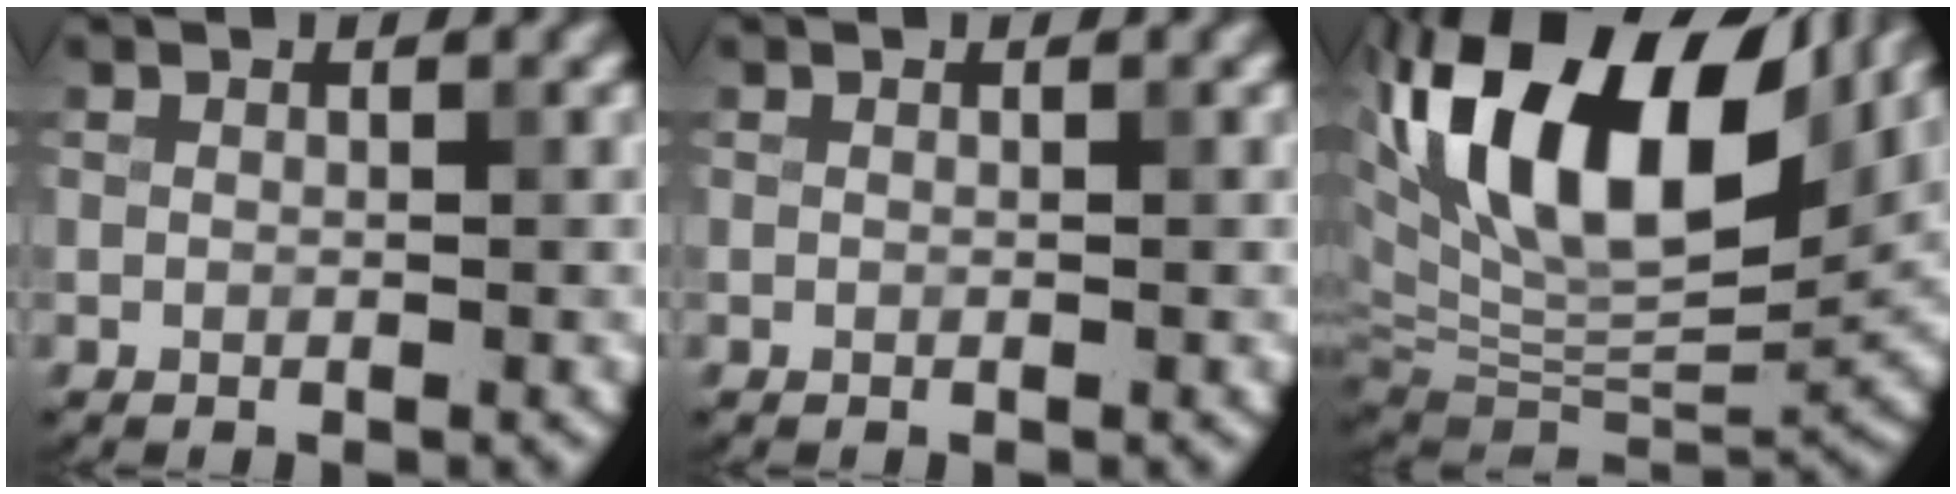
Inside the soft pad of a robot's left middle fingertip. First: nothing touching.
{"total": 0.0}
{"total": 17.6, "force": [6.7, 8.6, 13.8], "torque": [-0.261, 0.037, 0.108]}